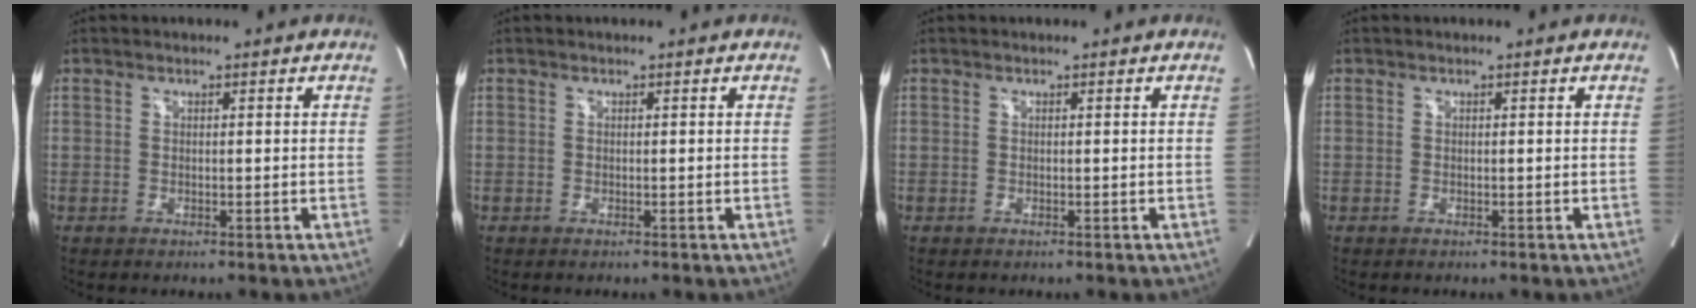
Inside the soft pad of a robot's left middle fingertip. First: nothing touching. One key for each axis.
{"total": 0.0}
{"total": 0.0}
{"total": 0.0}